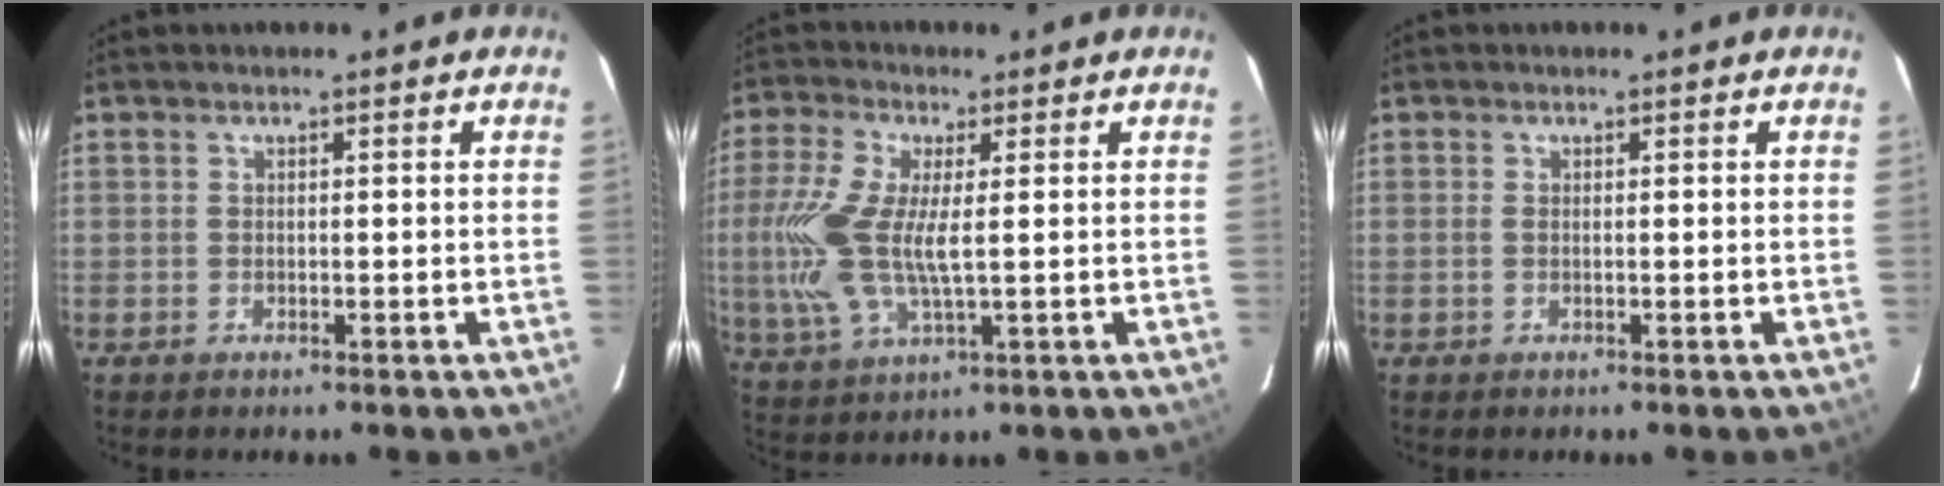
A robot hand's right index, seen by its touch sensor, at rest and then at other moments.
{"total": 13.6, "force": [0.7, 5.1, 12.6], "torque": [-0.274, -0.003, 0.015]}
{"total": 0.6, "force": [0.0, 0.1, 0.6], "torque": [-0.013, 0.000, -0.001]}